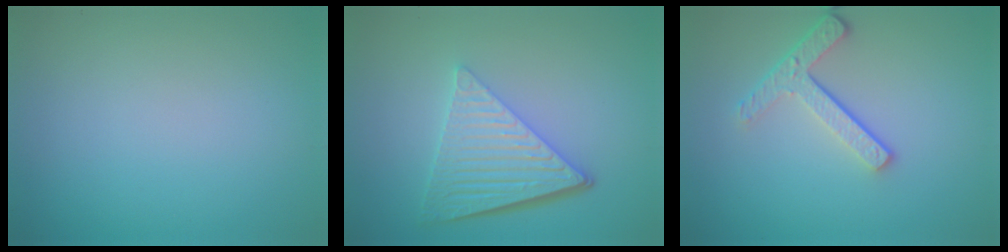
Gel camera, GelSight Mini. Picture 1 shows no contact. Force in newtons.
{"total": 6.2, "press": 4.2, "slide": 4.5}
{"total": 3.5, "press": 2.6, "slide": 2.3}